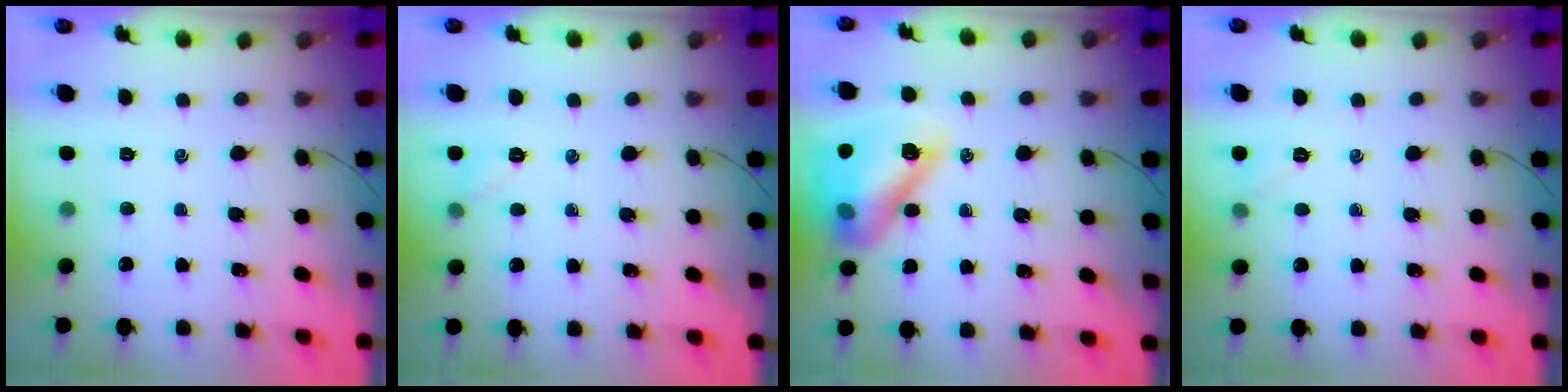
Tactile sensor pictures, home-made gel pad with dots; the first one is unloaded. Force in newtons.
{"total": 5.3, "press": 5.2, "slide": 0.8}
{"total": 15.4, "press": 14.9, "slide": 4.0}
{"total": 4.3, "press": 4.1, "slide": 1.3}